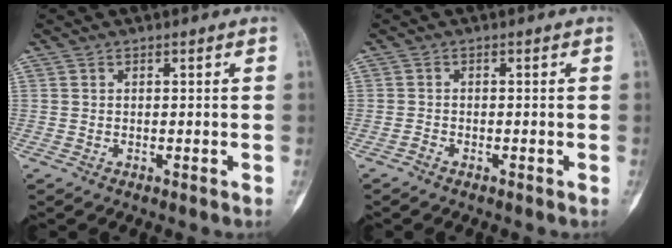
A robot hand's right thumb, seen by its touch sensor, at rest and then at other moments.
{"total": 0.7, "force": [-0.7, 0.2, 0.1], "torque": [-0.008, 0.001, -0.018]}